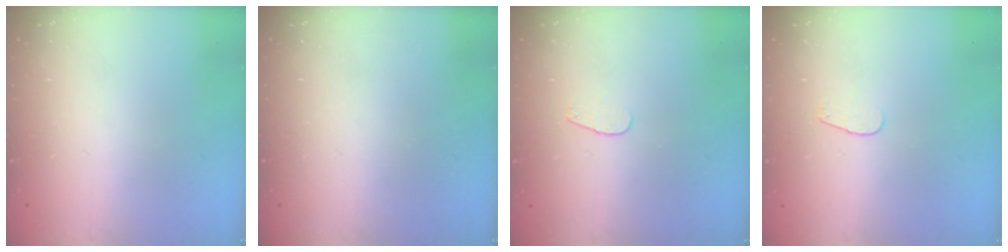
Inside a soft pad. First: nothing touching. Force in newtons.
{"total": 0.0}
{"total": 2.8, "press": 2.8, "slide": 0.2}
{"total": 2.8, "press": 2.8, "slide": 0.2}